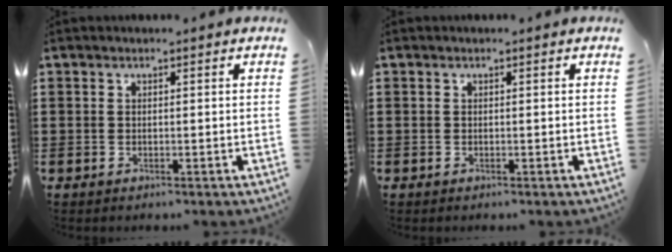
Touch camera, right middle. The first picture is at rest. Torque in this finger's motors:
{"motor_torque": [-0.15, -0.01, 0.02, -0.01]}